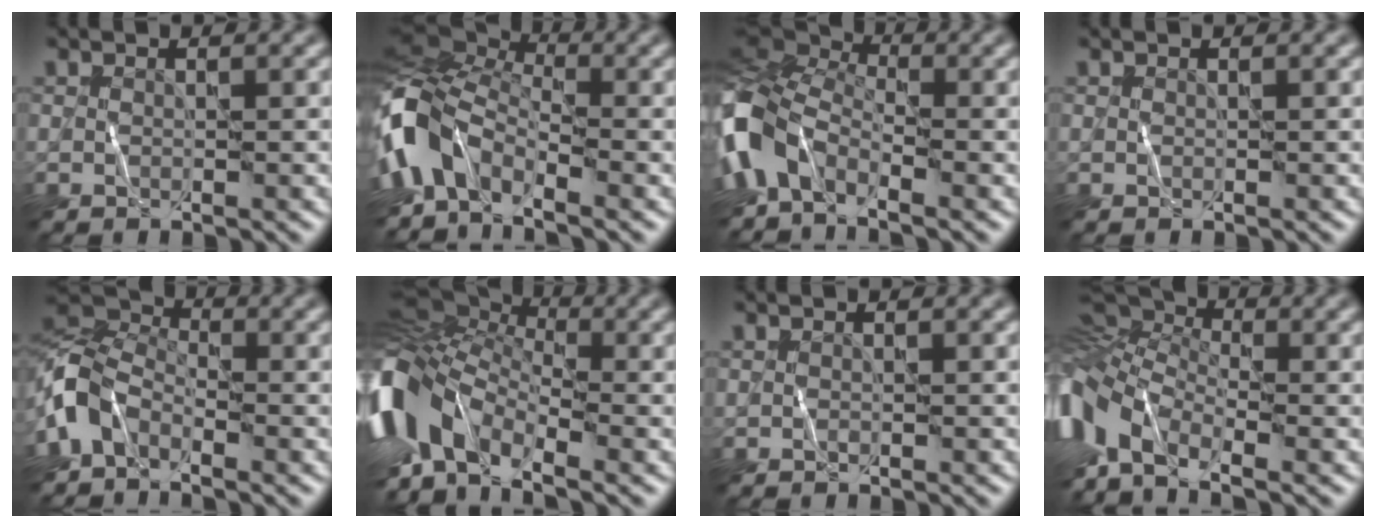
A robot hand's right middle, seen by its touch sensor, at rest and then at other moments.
{"total": 8.6, "force": [-2.9, 4.7, 6.6], "torque": [-0.147, 0.005, -0.083]}
{"total": 7.8, "force": [-3.0, 4.5, 5.7], "torque": [-0.126, 0.004, -0.087]}
{"total": 0.0}
{"total": 5.3, "force": [-3.1, 3.1, 2.8], "torque": [-0.064, 0.002, -0.088]}
{"total": 11.0, "force": [-3.5, 6.0, 8.6], "torque": [-0.192, -0.012, -0.077]}
{"total": 0.0}
{"total": 7.8, "force": [-2.3, 4.0, 6.4], "torque": [-0.146, 0.004, -0.068]}